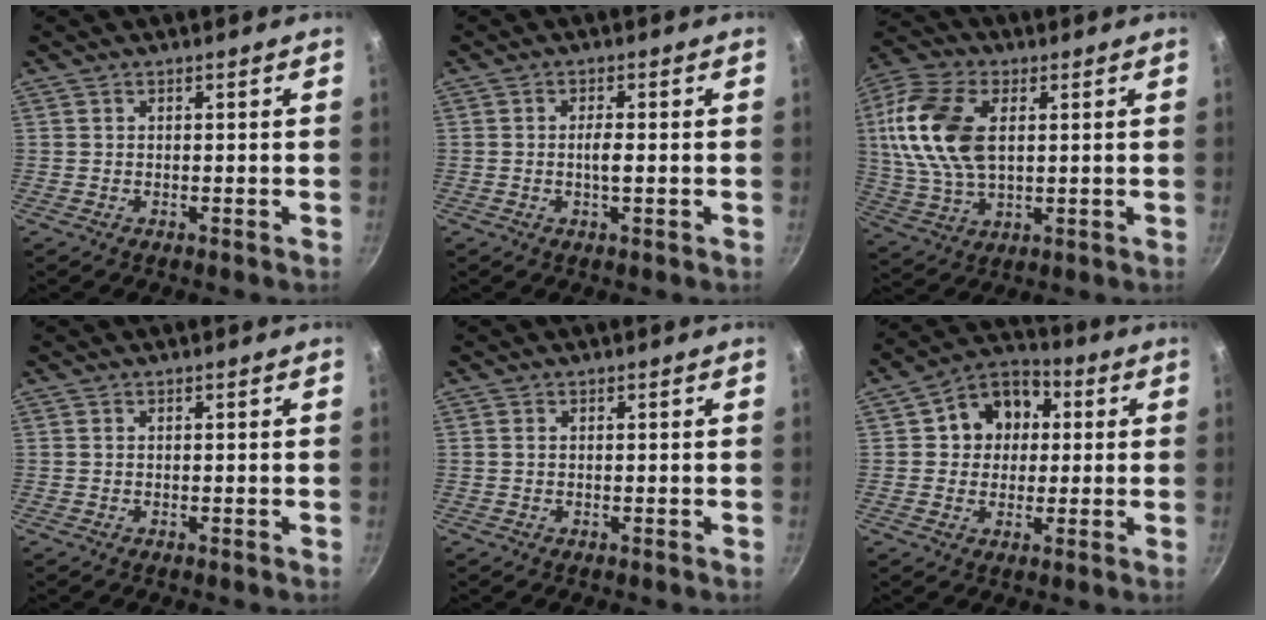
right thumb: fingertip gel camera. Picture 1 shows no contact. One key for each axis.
{"total": 2.7, "fx": -0.3, "fy": 0.6, "fz": 2.6, "tx": -0.055, "ty": 0.002, "tz": -0.009}
{"total": 17.2, "fx": 3.3, "fy": 10.2, "fz": 13.5, "tx": -0.263, "ty": 0.003, "tz": 0.060}
{"total": 0.0}
{"total": 0.6, "fx": 0.1, "fy": 0.4, "fz": 0.4, "tx": -0.009, "ty": 0.001, "tz": 0.002}
{"total": 10.8, "fx": 1.9, "fy": 9.1, "fz": 5.5, "tx": -0.044, "ty": 0.015, "tz": 0.012}